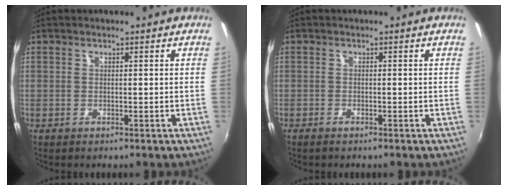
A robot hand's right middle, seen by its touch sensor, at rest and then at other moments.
{"total": 1.0, "force": [-0.8, 0.2, 0.5], "torque": [-0.011, -0.003, -0.017]}